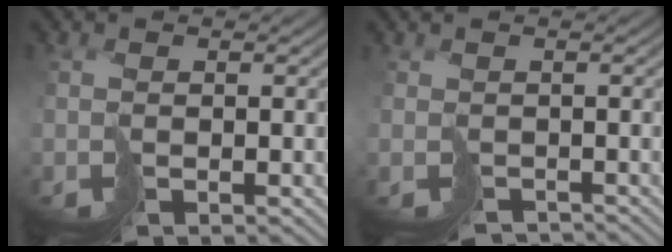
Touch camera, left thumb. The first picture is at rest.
{"total": 2.4, "force": [-2.2, 0.8, -0.3], "torque": [0.017, -0.010, -0.030]}